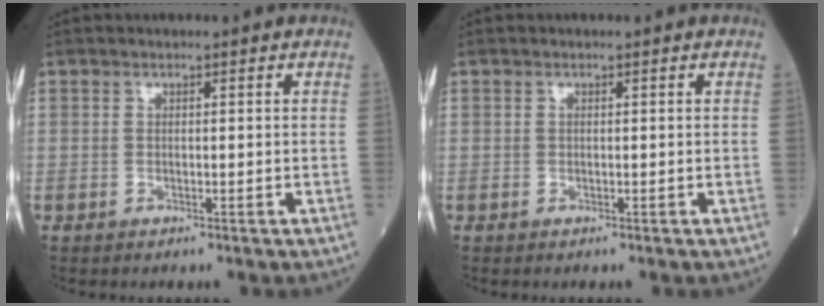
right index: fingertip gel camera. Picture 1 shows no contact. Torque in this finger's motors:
{"motor_torque": [0.15, 0.04, 0.07, 0.01]}